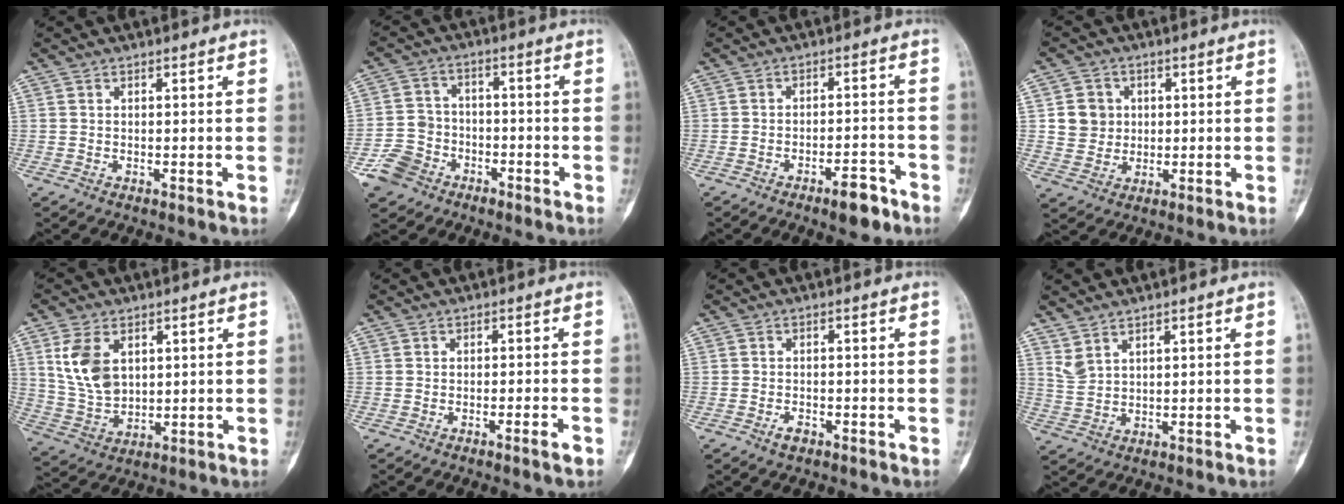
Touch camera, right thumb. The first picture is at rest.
{"total": 8.2, "force": [-4.9, 6.2, 2.3], "torque": [-0.030, 0.032, -0.095]}
{"total": 5.7, "force": [-3.8, 2.0, 3.7], "torque": [-0.047, 0.027, -0.054]}
{"total": 6.2, "force": [1.1, 5.8, 1.8], "torque": [-0.003, 0.000, 0.019]}
{"total": 10.2, "force": [3.4, 6.6, 7.0], "torque": [-0.129, -0.011, 0.080]}
{"total": 2.3, "force": [-1.3, 0.1, 1.8], "torque": [-0.033, 0.003, -0.022]}
{"total": 2.0, "force": [-1.3, 1.1, 1.1], "torque": [-0.021, 0.008, -0.022]}
{"total": 3.3, "force": [2.5, 1.1, 1.8], "torque": [-0.039, -0.016, 0.062]}